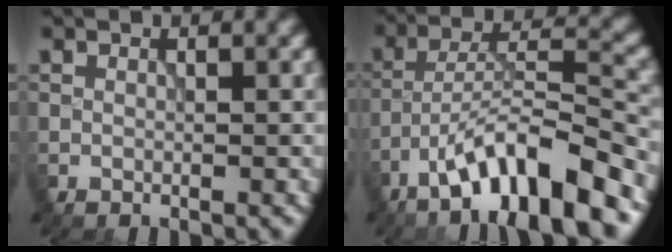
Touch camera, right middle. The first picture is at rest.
{"total": 10.6, "force": [-6.9, 2.4, 7.7], "torque": [-0.124, 0.016, -0.121]}